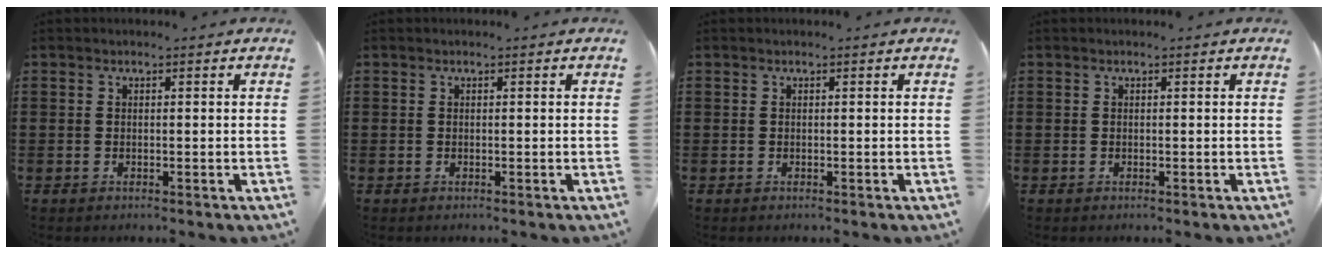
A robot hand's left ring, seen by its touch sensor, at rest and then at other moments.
{"total": 0.0}
{"total": 0.0}
{"total": 0.0}